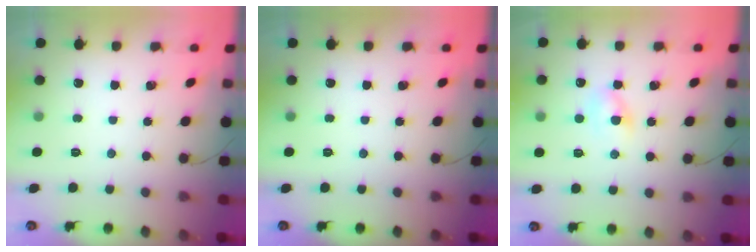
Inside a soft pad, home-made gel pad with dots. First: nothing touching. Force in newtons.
{"total": 0.0}
{"total": 2.5, "press": 2.3, "slide": 0.9}